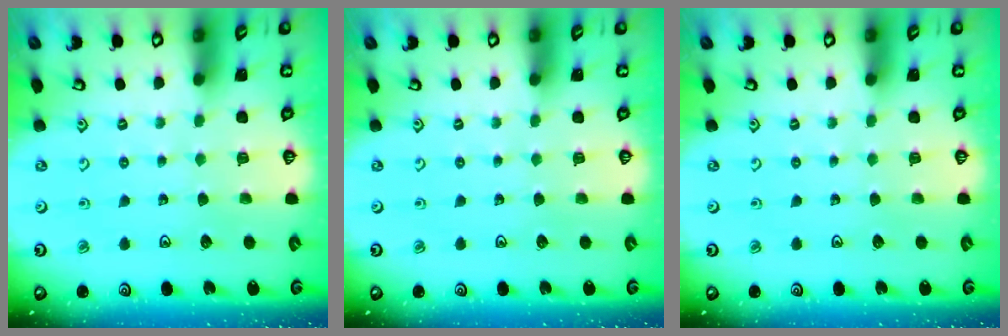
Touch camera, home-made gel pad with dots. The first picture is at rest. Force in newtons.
{"total": 0.0}
{"total": 0.0}